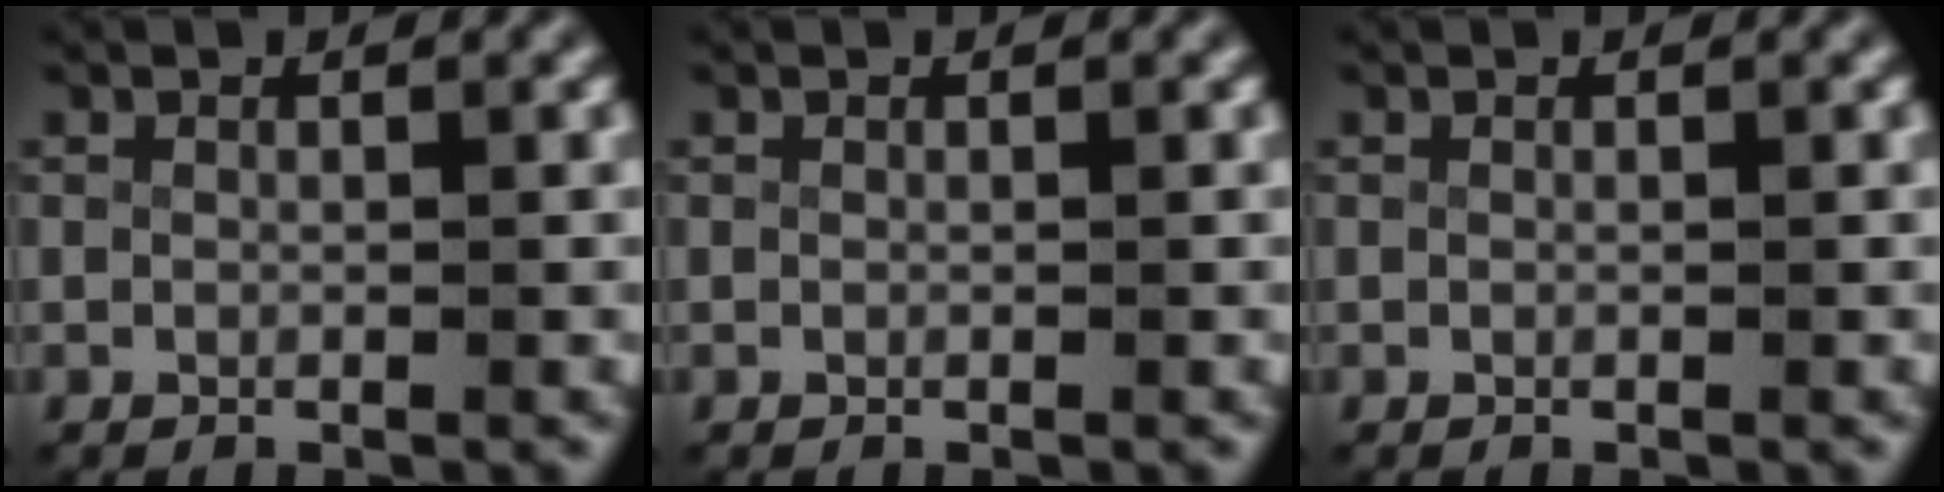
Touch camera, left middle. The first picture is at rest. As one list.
[{"total": 0.0}, {"total": 0.0}]